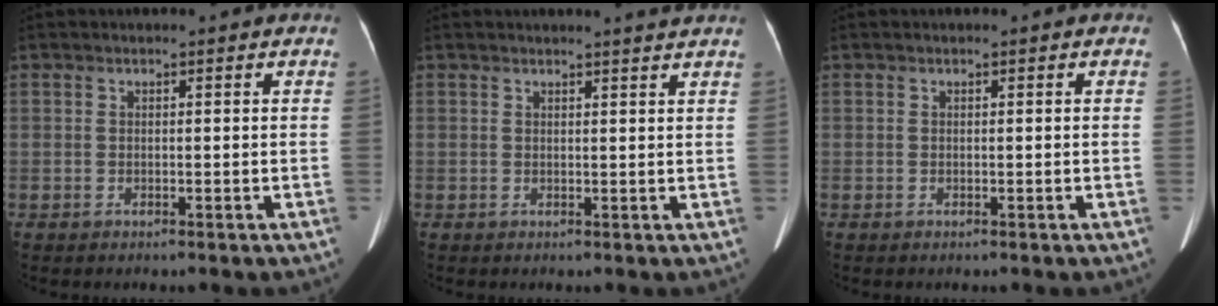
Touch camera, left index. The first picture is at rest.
{"total": 3.2, "force": [3.0, -0.6, 1.0], "torque": [-0.016, -0.003, 0.030]}
{"total": 0.0}